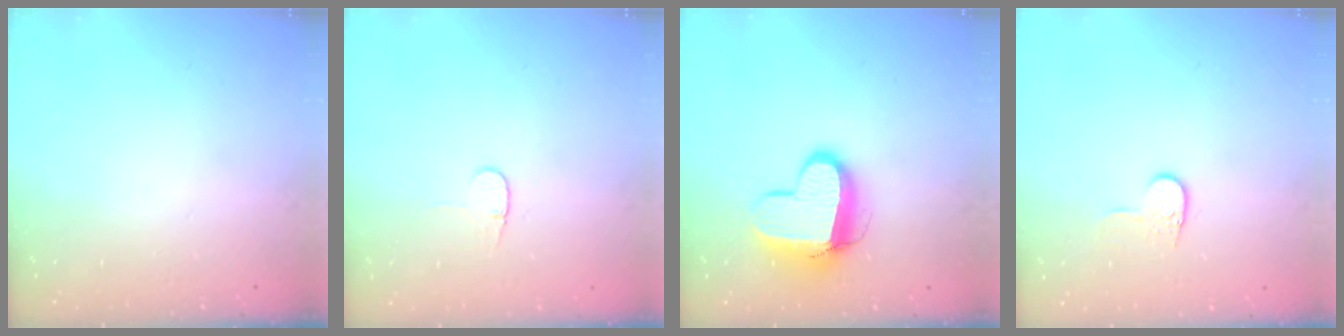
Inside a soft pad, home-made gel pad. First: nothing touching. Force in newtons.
{"total": 3.7, "press": 3.6, "slide": 0.4}
{"total": 11.2, "press": 11.2, "slide": 0.9}
{"total": 5.3, "press": 5.2, "slide": 0.5}